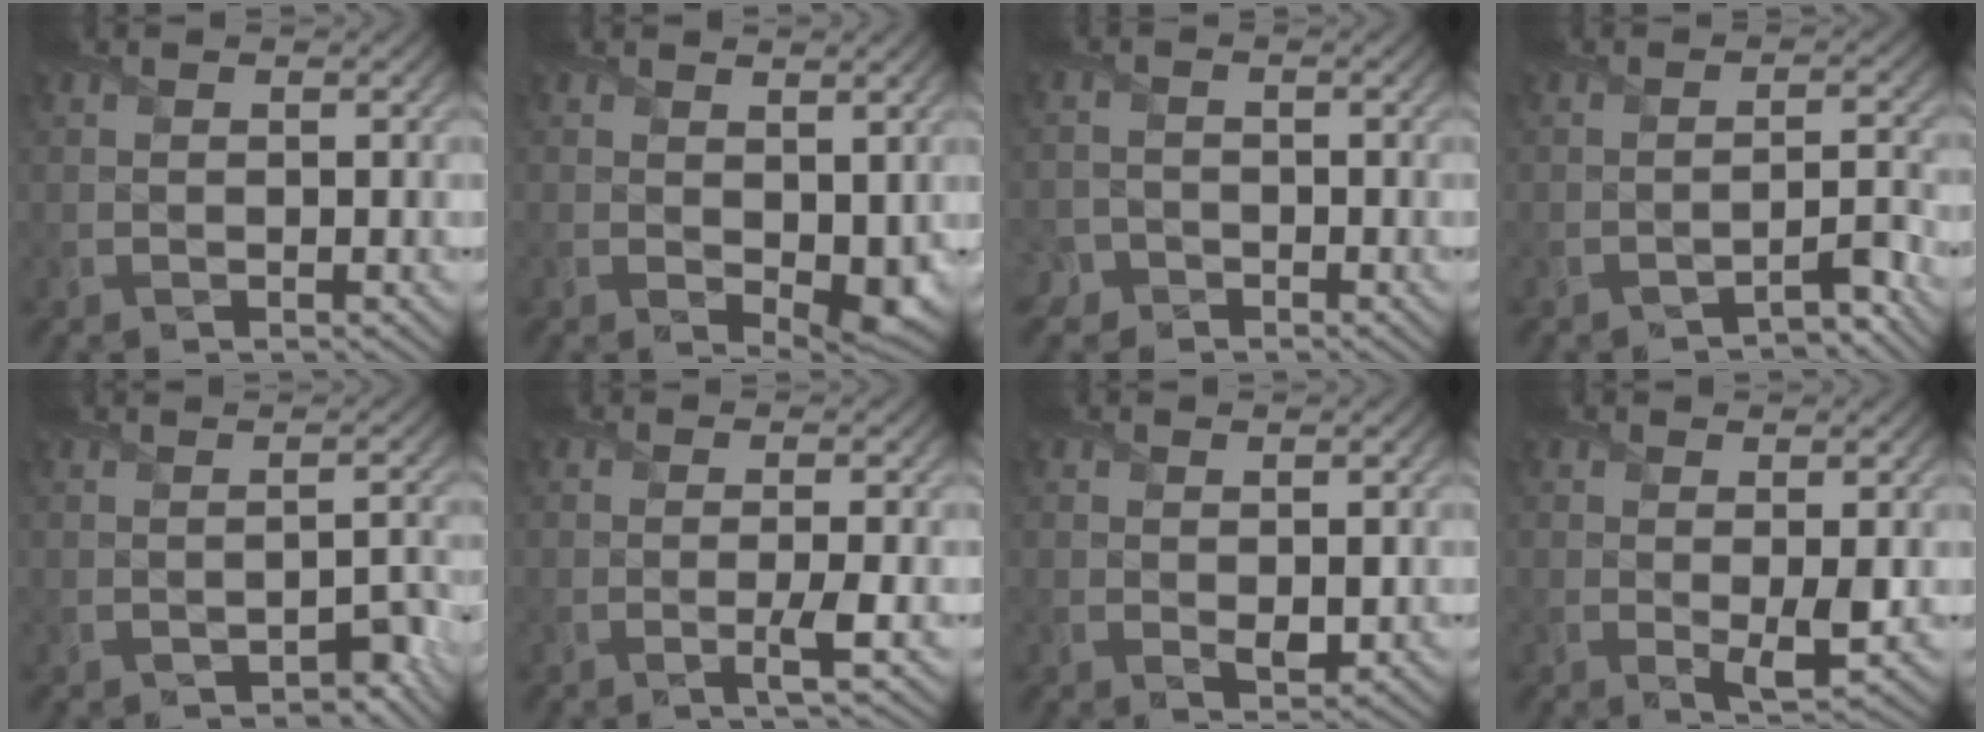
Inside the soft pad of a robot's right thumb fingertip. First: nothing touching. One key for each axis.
{"total": 4.3, "fx": 0.2, "fy": 2.6, "fz": 3.4, "tx": -0.052, "ty": -0.018, "tz": 0.011}
{"total": 2.6, "fx": -1.8, "fy": 1.8, "fz": 0.5, "tx": -0.011, "ty": -0.003, "tz": -0.041}
{"total": 2.9, "fx": -2.5, "fy": 0.4, "fz": 1.4, "tx": -0.019, "ty": 0.010, "tz": -0.040}
{"total": 1.9, "fx": -0.9, "fy": 0.8, "fz": 1.4, "tx": -0.023, "ty": -0.004, "tz": -0.003}
{"total": 2.2, "fx": -0.5, "fy": 0.0, "fz": 2.1, "tx": -0.041, "ty": 0.000, "tz": -0.015}
{"total": 1.9, "fx": 0.3, "fy": 1.1, "fz": 1.5, "tx": -0.028, "ty": -0.010, "tz": 0.010}
{"total": 2.6, "fx": 0.4, "fy": 0.5, "fz": 2.5, "tx": -0.048, "ty": -0.012, "tz": 0.010}